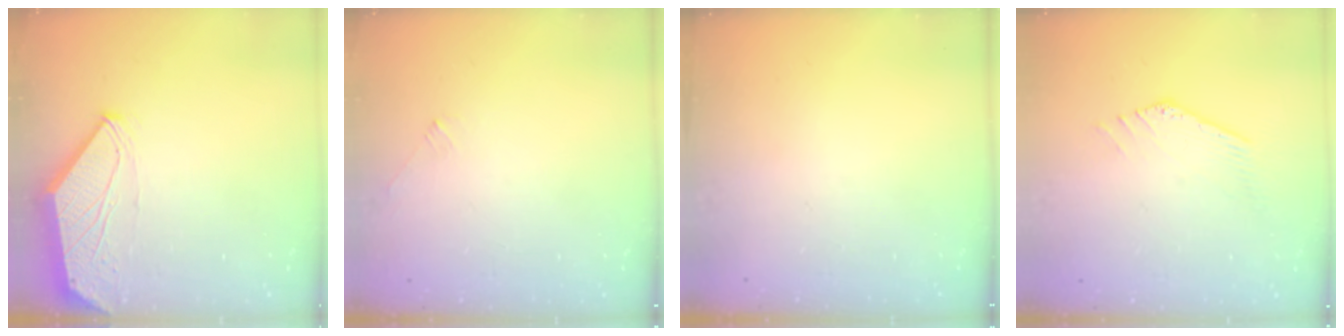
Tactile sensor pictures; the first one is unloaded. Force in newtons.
{"total": 2.3, "press": 2.3, "slide": 0.5}
{"total": 0.0}
{"total": 0.5, "press": 0.4, "slide": 0.3}